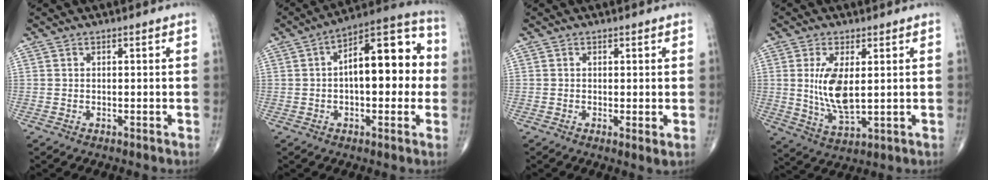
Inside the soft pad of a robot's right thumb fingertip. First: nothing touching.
{"total": 16.8, "force": [1.3, 7.7, 14.9], "torque": [-0.188, 0.039, 0.010]}
{"total": 1.7, "force": [-0.1, 0.2, 1.6], "torque": [-0.029, -0.008, -0.004]}
{"total": 9.4, "force": [1.3, 4.0, 8.4], "torque": [-0.167, -0.021, 0.035]}